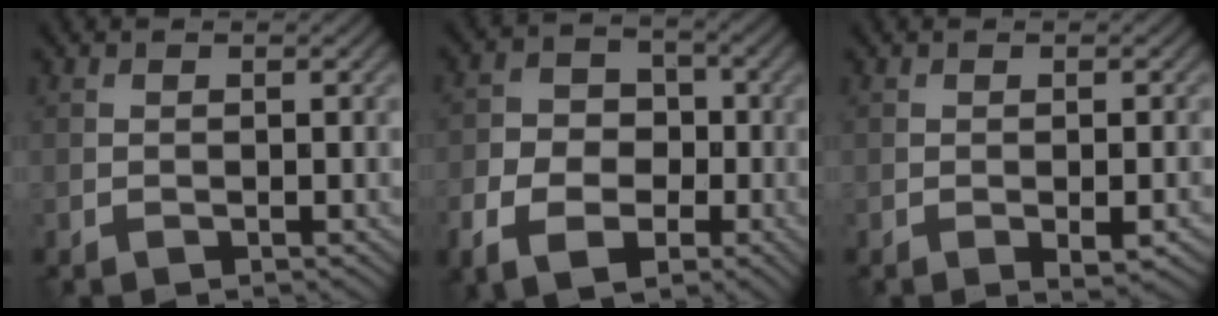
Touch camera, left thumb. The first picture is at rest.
{"total": 8.8, "force": [-3.5, 6.2, 5.2], "torque": [-0.093, -0.020, -0.071]}
{"total": 2.5, "force": [-1.0, 0.8, 2.2], "torque": [-0.034, -0.002, -0.014]}